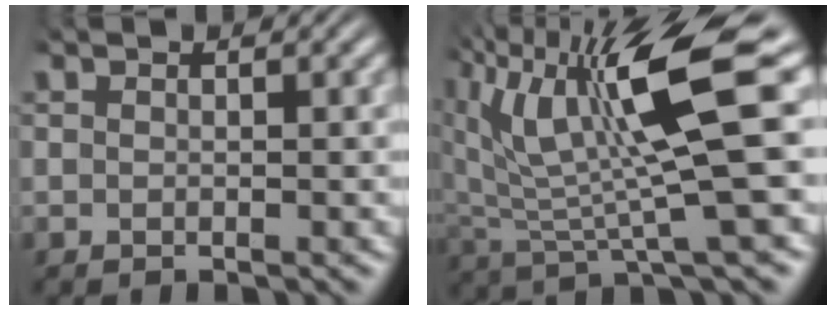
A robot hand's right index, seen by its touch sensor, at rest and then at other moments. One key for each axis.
{"total": 10.2, "fx": 1.9, "fy": 4.0, "fz": 9.2, "tx": -0.155, "ty": 0.000, "tz": 0.038}